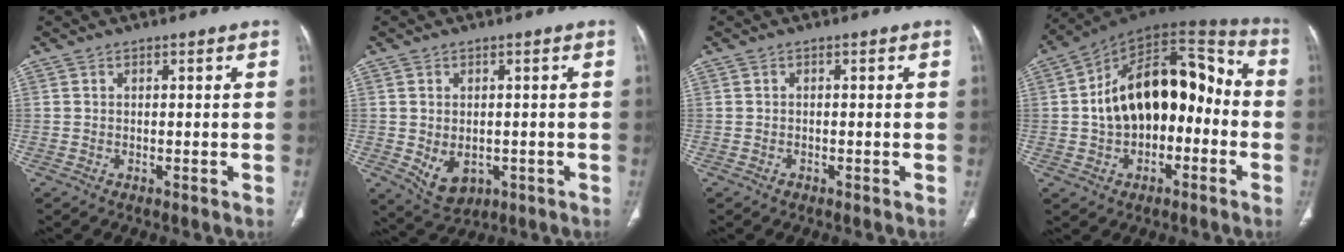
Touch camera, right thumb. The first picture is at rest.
{"total": 6.2, "force": [-1.2, 4.4, 4.2], "torque": [-0.059, -0.002, 0.002]}
{"total": 0.6, "force": [-0.4, 0.4, 0.2], "torque": [-0.001, 0.001, -0.008]}
{"total": 20.9, "force": [-1.5, 12.8, 16.5], "torque": [-0.228, 0.052, -0.030]}